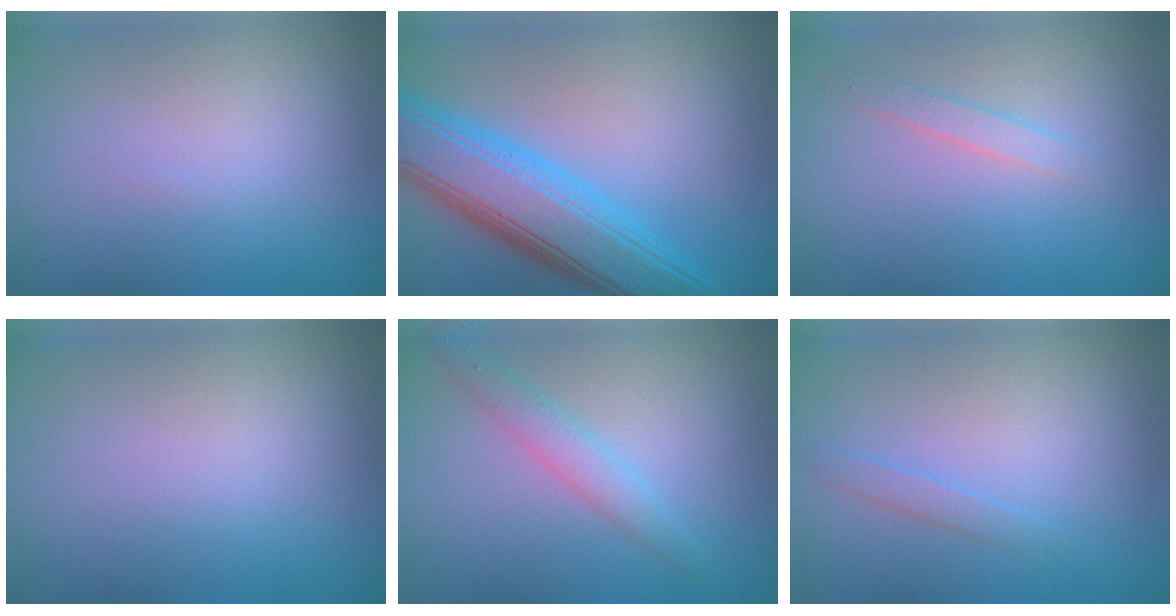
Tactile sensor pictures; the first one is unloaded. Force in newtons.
{"total": 8.7, "press": 8.7, "slide": 0.2}
{"total": 1.3, "press": 1.3, "slide": 0.0}
{"total": 0.0}
{"total": 2.3, "press": 2.3, "slide": 0.1}
{"total": 0.9, "press": 0.9, "slide": 0.1}